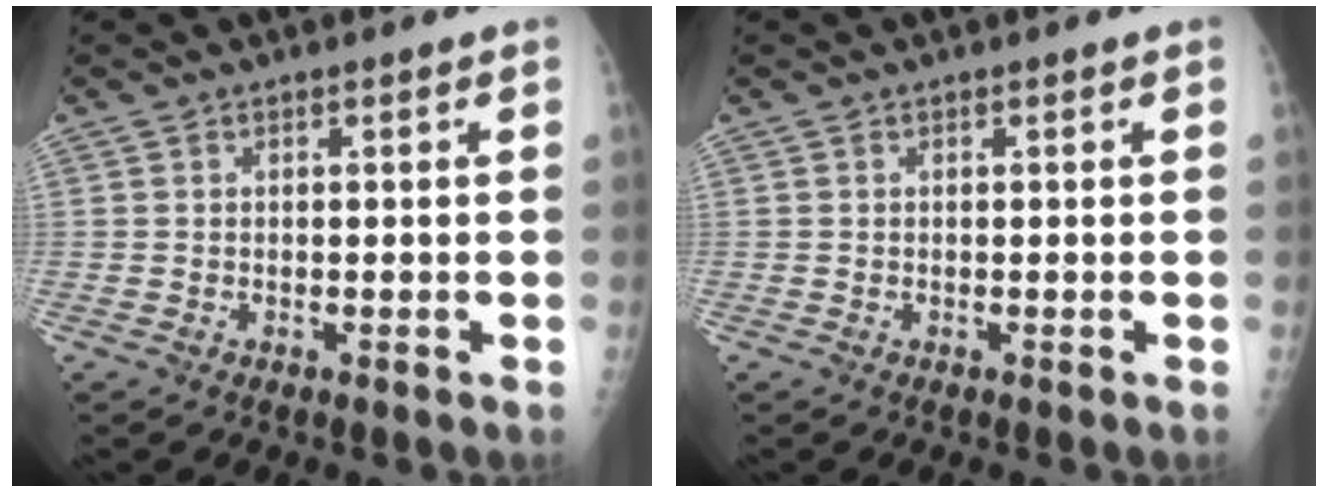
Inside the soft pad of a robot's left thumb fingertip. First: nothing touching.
{"total": 0.0}